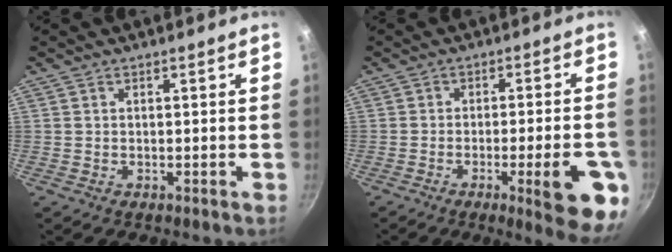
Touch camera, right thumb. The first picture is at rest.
{"total": 12.8, "force": [-4.8, 2.9, 11.5], "torque": [-0.123, 0.016, -0.060]}